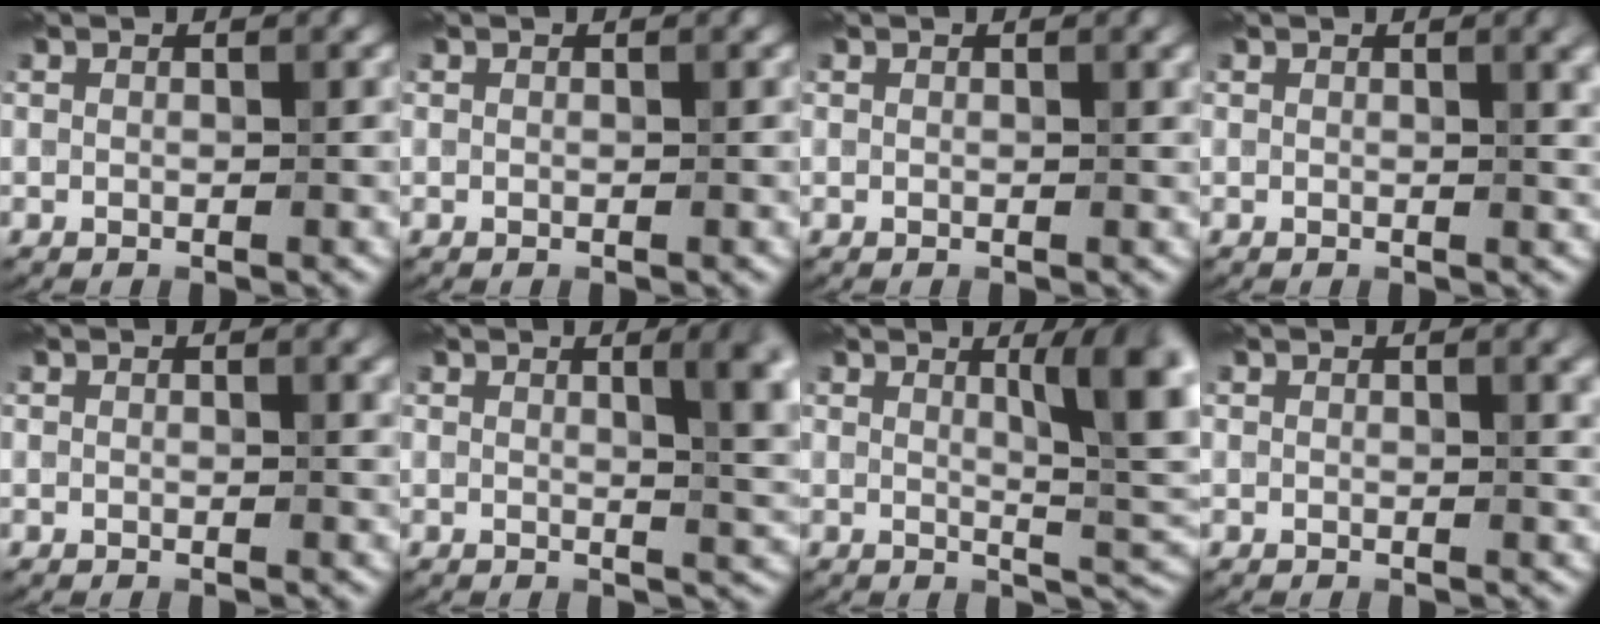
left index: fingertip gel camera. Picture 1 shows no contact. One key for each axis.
{"total": 0.0}
{"total": 1.0, "fx": 0.6, "fy": 0.2, "fz": 0.7, "tx": -0.014, "ty": 0.001, "tz": 0.012}
{"total": 2.9, "fx": 1.2, "fy": 0.8, "fz": 2.5, "tx": -0.036, "ty": 0.003, "tz": 0.018}
{"total": 1.3, "fx": 0.8, "fy": 0.2, "fz": 1.0, "tx": -0.016, "ty": 0.000, "tz": 0.014}
{"total": 5.4, "fx": 1.5, "fy": 1.5, "fz": 4.9, "tx": -0.056, "ty": 0.003, "tz": 0.023}
{"total": 7.4, "fx": 2.2, "fy": 1.7, "fz": 6.9, "tx": -0.088, "ty": 0.003, "tz": 0.037}
{"total": 2.0, "fx": 1.0, "fy": 0.5, "fz": 1.7, "tx": -0.026, "ty": 0.001, "tz": 0.017}